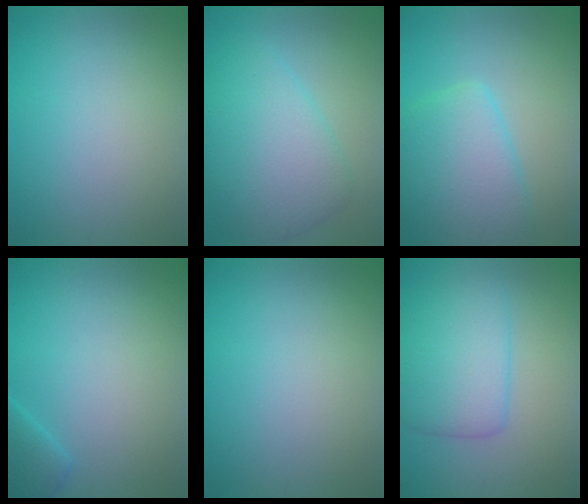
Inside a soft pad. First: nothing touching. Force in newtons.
{"total": 6.8, "press": 6.8, "slide": 0.1}
{"total": 6.3, "press": 6.2, "slide": 0.5}
{"total": 2.0, "press": 2.0, "slide": 0.1}
{"total": 0.0}
{"total": 5.5, "press": 5.5, "slide": 0.2}